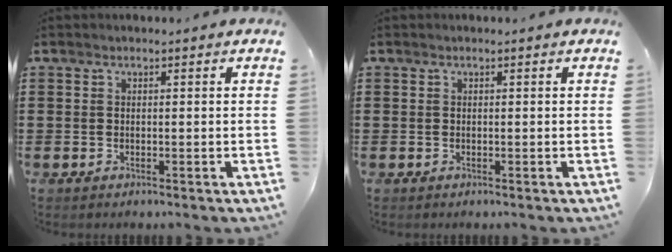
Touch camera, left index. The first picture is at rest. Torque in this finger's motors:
{"motor_torque": [0.00, 0.00, 0.01, 0.00]}